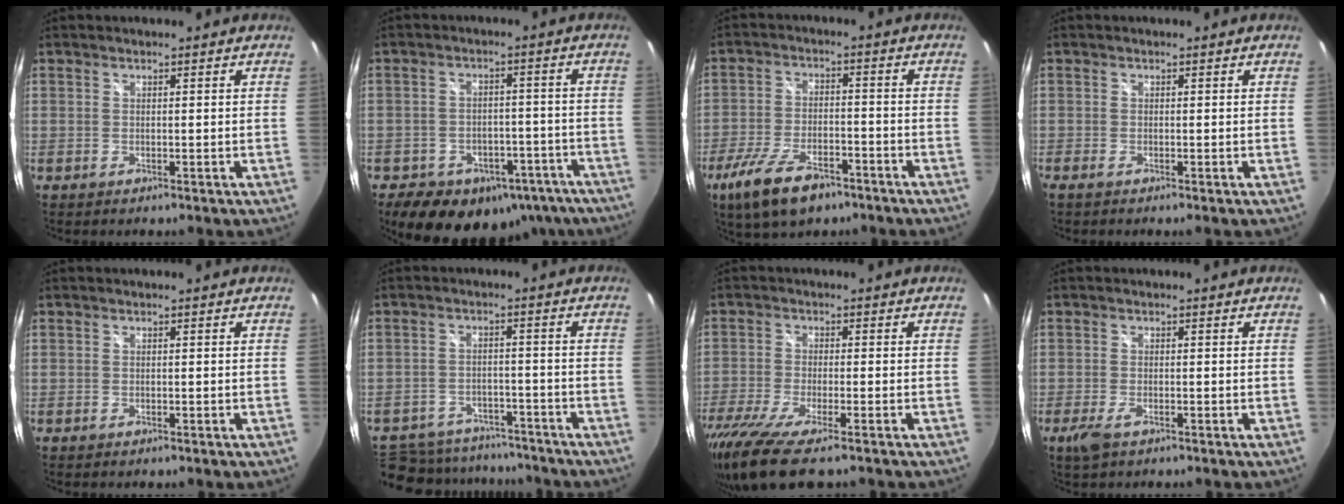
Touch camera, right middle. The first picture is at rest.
{"total": 18.5, "force": [-12.3, 11.6, 7.5], "torque": [-0.156, 0.021, -0.130]}
{"total": 12.3, "force": [-8.1, 5.1, 7.7], "torque": [-0.180, -0.024, -0.144]}
{"total": 0.7, "force": [-0.5, 0.0, 0.5], "torque": [-0.010, -0.003, -0.013]}
{"total": 0.0}
{"total": 17.9, "force": [-14.5, 8.4, 6.1], "torque": [-0.156, 0.013, -0.195]}
{"total": 12.9, "force": [-9.3, 2.0, 8.7], "torque": [-0.195, -0.058, -0.167]}
{"total": 3.3, "force": [-2.0, 1.2, 2.4], "torque": [-0.055, -0.009, -0.037]}